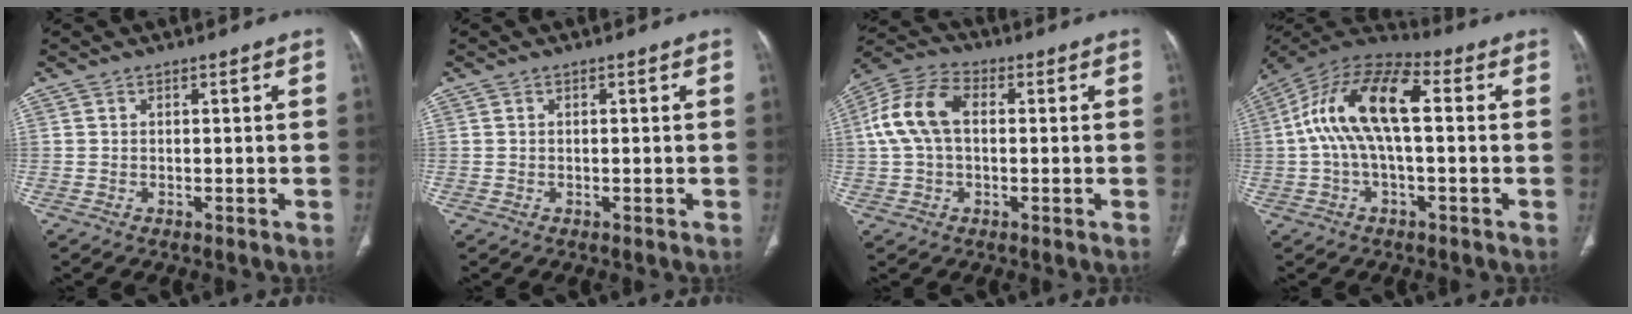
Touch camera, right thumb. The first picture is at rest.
{"total": 0.0}
{"total": 11.2, "force": [1.2, 7.1, 8.6], "torque": [-0.184, 0.033, 0.016]}
{"total": 15.8, "force": [1.3, 6.9, 14.1], "torque": [-0.279, 0.047, 0.015]}